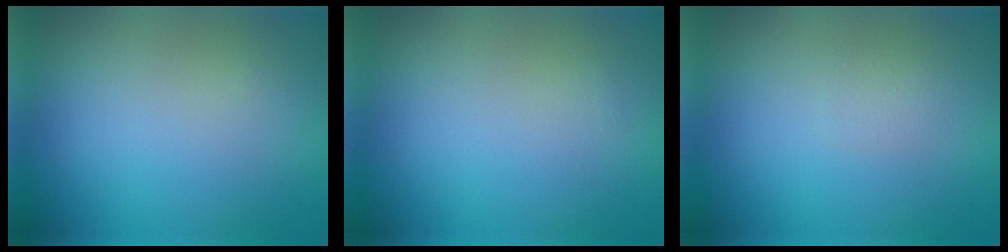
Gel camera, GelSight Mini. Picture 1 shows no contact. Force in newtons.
{"total": 0.0}
{"total": 0.8, "press": 0.8, "slide": 0.1}